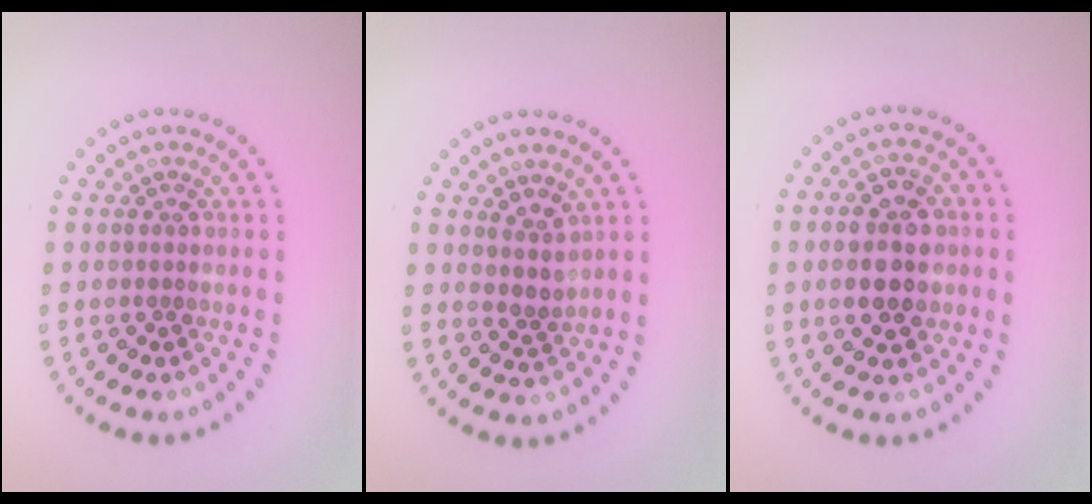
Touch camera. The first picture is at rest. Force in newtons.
{"total": 1.8, "press": 1.4, "slide": 1.2}
{"total": 4.8, "press": 4.8, "slide": 0.1}